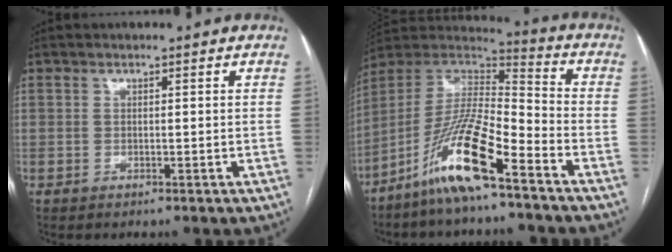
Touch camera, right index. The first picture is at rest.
{"total": 14.6, "force": [-9.1, 1.4, 11.3], "torque": [-0.231, -0.005, -0.173]}